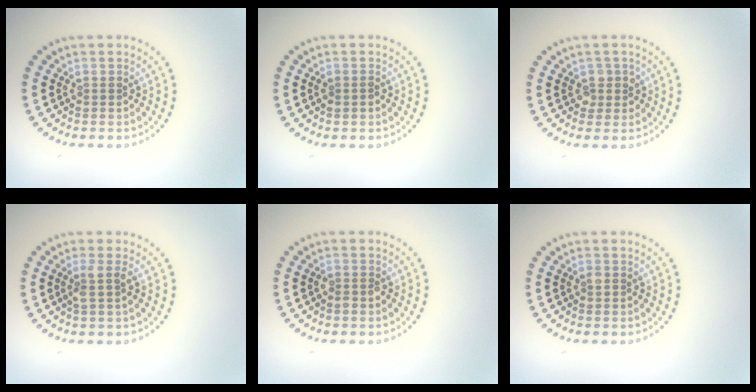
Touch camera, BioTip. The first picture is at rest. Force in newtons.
{"total": 0.8, "press": 0.7, "slide": 0.2}
{"total": 1.5, "press": 1.4, "slide": 0.7}
{"total": 1.6, "press": 1.3, "slide": 1.0}
{"total": 1.0, "press": 1.0, "slide": 0.2}
{"total": 0.7, "press": 0.7, "slide": 0.1}